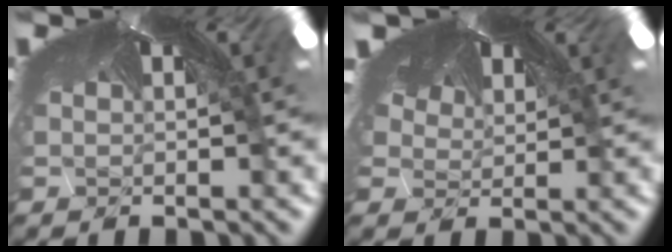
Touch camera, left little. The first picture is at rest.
{"total": 1.3, "force": [-0.5, 0.8, 0.9], "torque": [-0.019, -0.003, -0.005]}